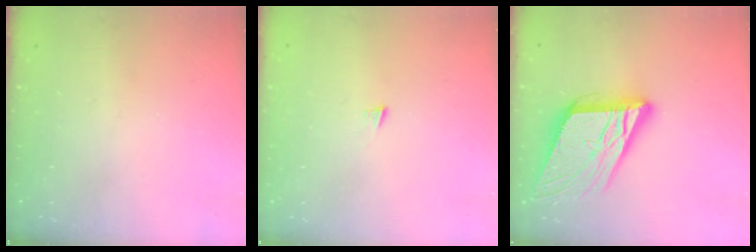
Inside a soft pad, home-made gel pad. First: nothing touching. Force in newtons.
{"total": 5.2, "press": 5.2, "slide": 0.3}
{"total": 18.8, "press": 18.5, "slide": 3.5}